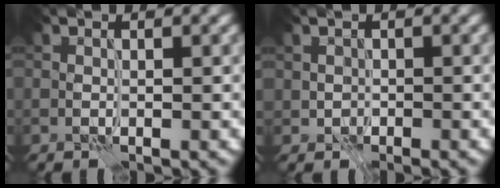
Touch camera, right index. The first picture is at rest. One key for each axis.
{"total": 0.8, "fx": 0.1, "fy": 0.8, "fz": 0.1, "tx": -0.002, "ty": -0.002, "tz": 0.003}